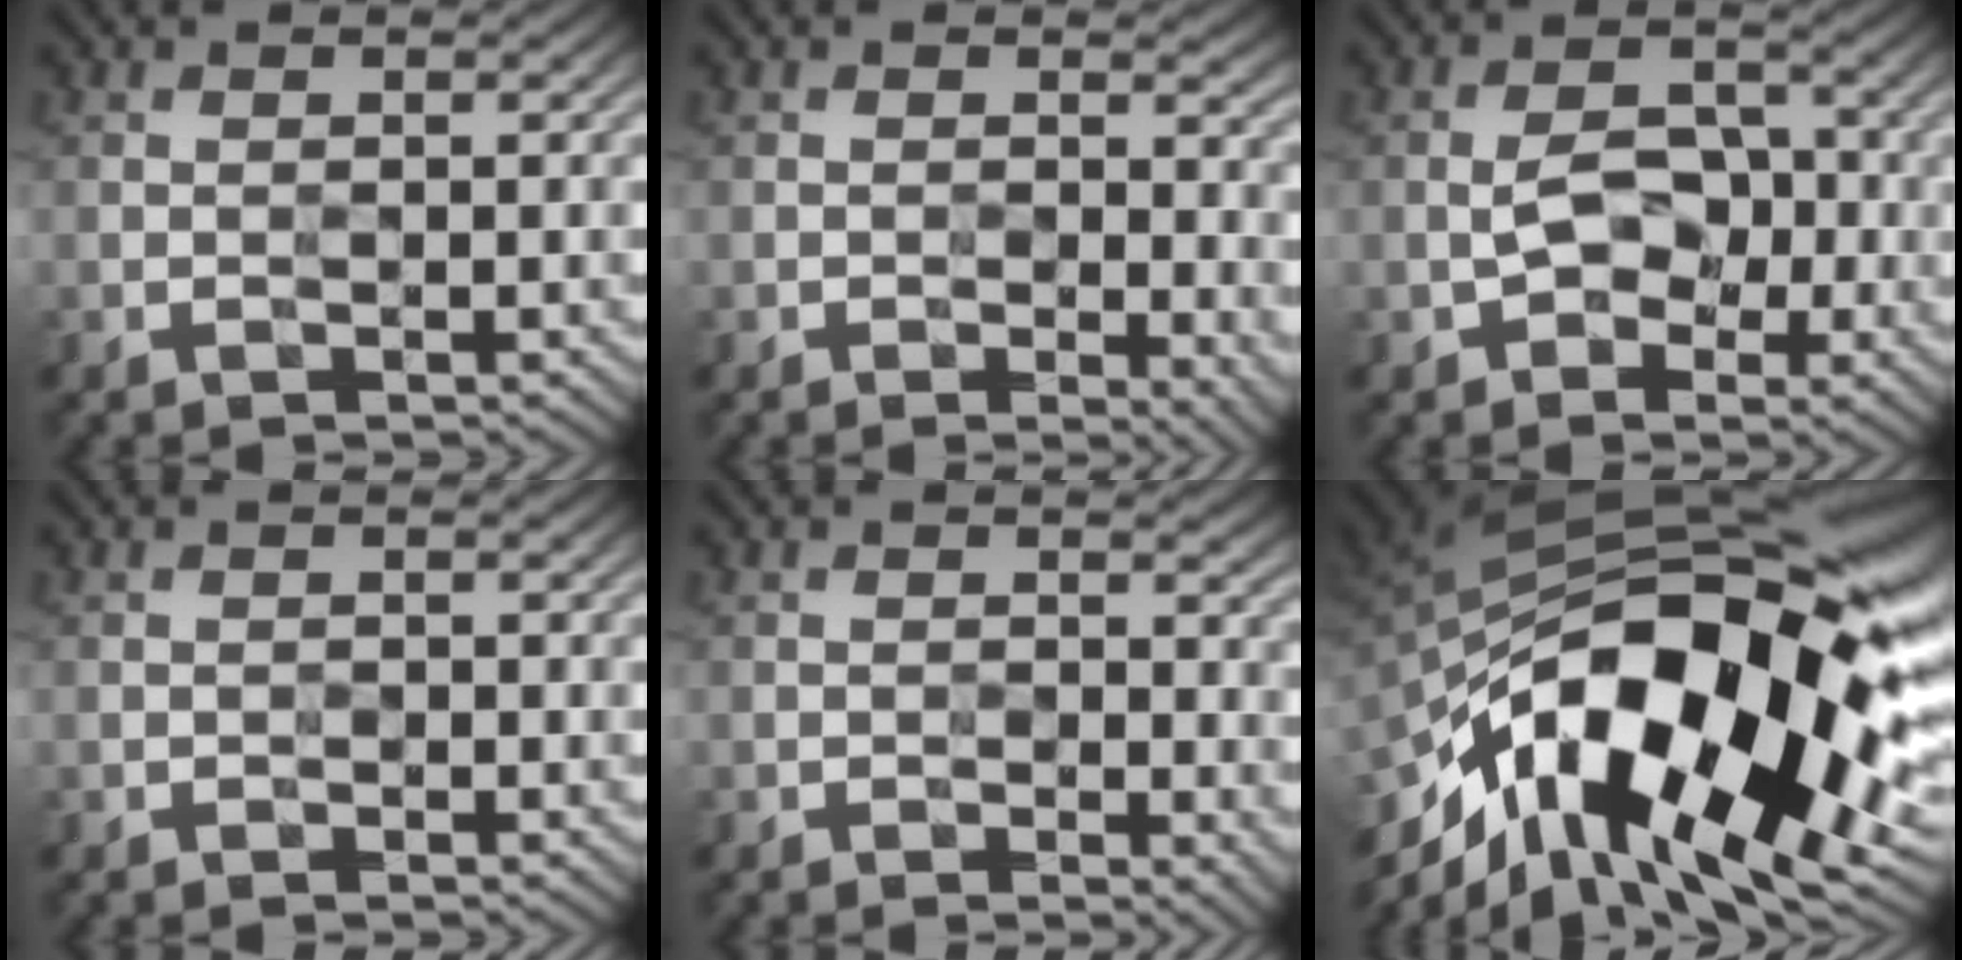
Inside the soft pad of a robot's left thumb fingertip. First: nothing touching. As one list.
[{"total": 4.1, "force": [-0.3, 2.2, 3.5], "torque": [-0.042, -0.007, 0.004]}, {"total": 3.8, "force": [-1.0, 2.7, 2.4], "torque": [-0.029, 0.008, -0.018]}, {"total": 0.0}, {"total": 2.4, "force": [-0.1, 1.3, 2.0], "torque": [-0.025, -0.002, 0.000]}, {"total": 20.7, "force": [-5.8, 9.7, 17.4], "torque": [-0.328, -0.013, -0.105]}]